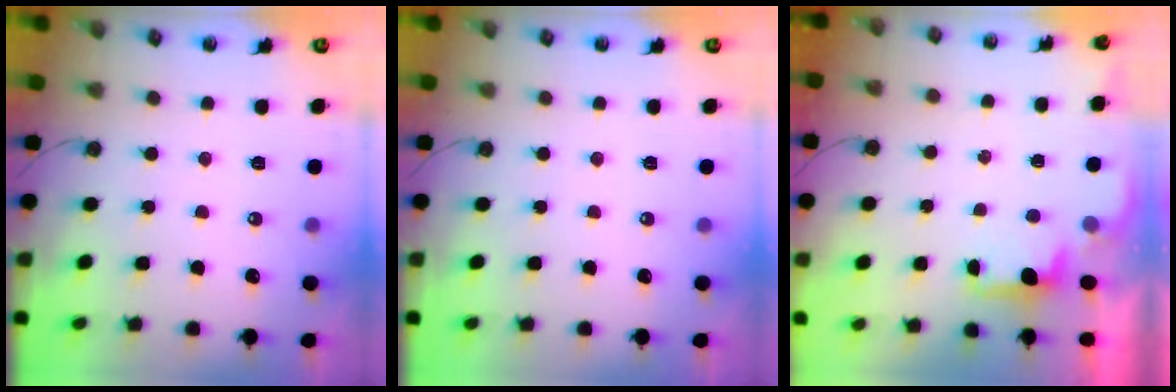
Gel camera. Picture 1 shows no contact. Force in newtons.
{"total": 0.0}
{"total": 1.3, "press": 1.0, "slide": 0.8}